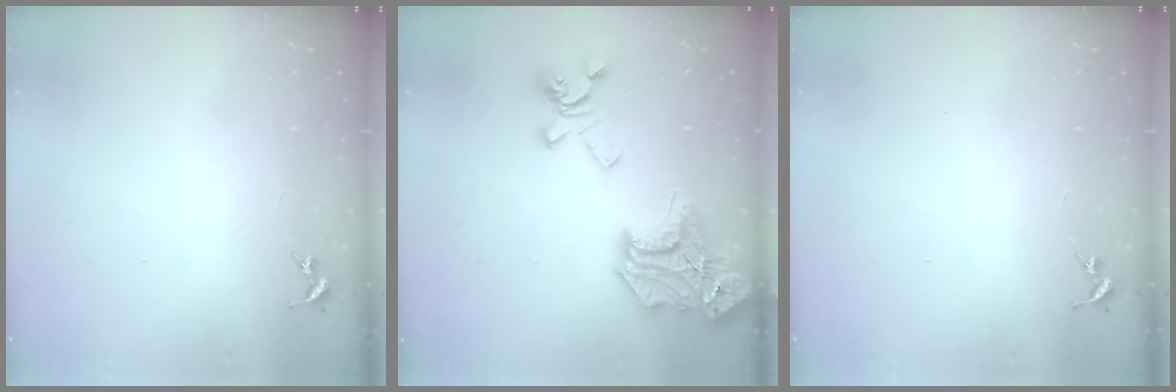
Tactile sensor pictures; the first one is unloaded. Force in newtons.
{"total": 24.6, "press": 24.6, "slide": 0.7}
{"total": 0.0}